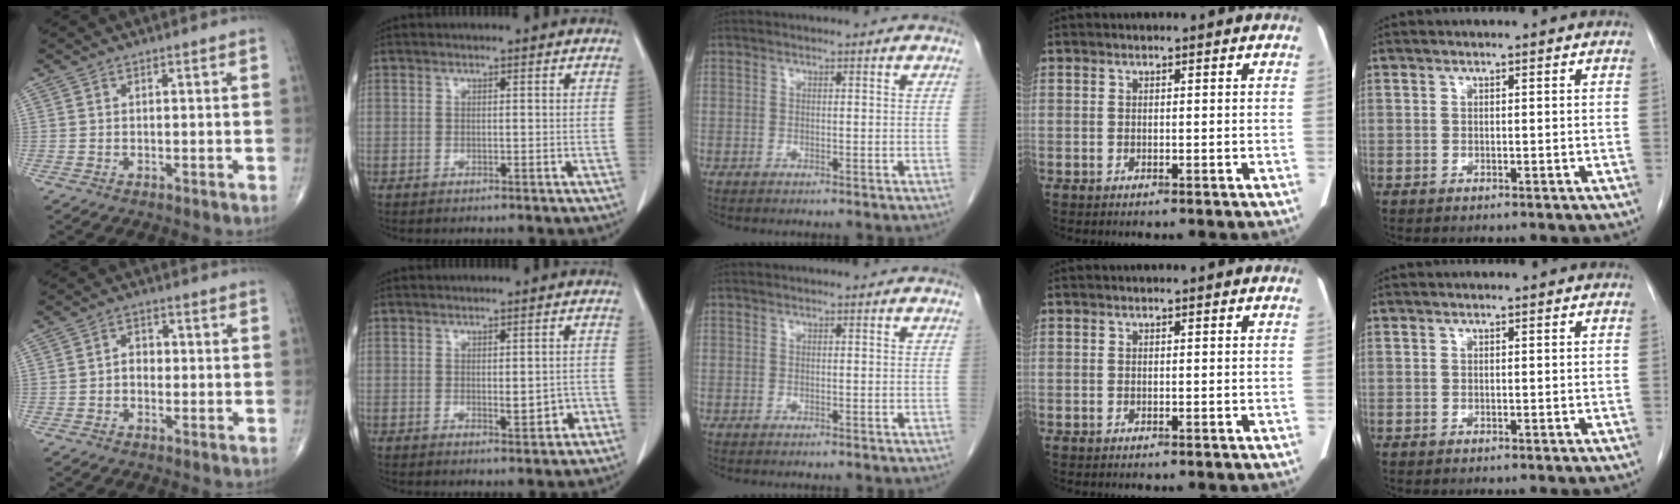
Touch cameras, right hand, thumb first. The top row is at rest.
{"thumb": {"total": 3.0, "force": [-0.3, 2.3, 1.9], "torque": [-0.017, 0.012, -0.012]}, "index": {"total": 3.0, "force": [-0.9, 1.2, 2.6], "torque": [-0.034, 0.000, -0.007]}}